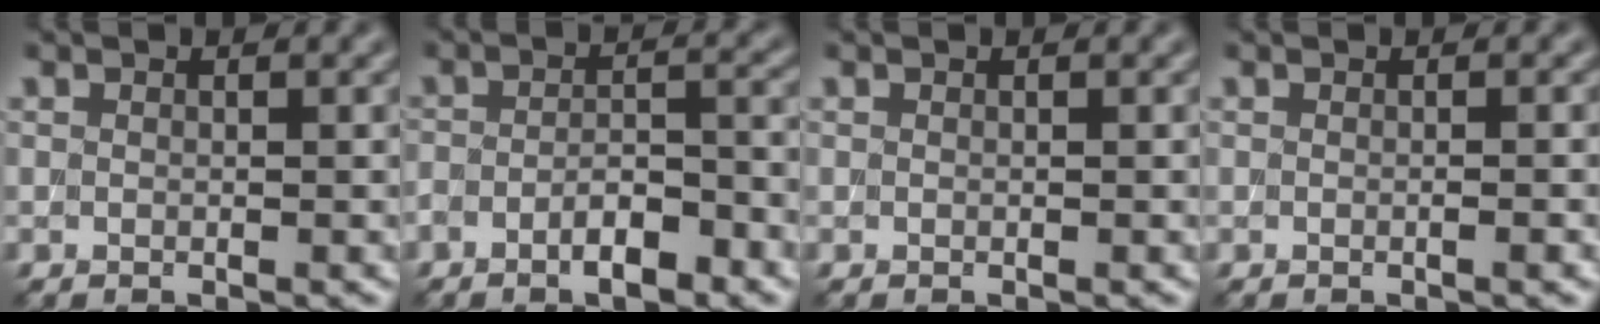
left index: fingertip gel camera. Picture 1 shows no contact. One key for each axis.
{"total": 4.1, "fx": -2.4, "fy": 1.3, "fz": 3.1, "tx": -0.055, "ty": 0.004, "tz": -0.041}
{"total": 0.0}
{"total": 1.6, "fx": 0.0, "fy": 0.7, "fz": 1.4, "tx": -0.004, "ty": -0.003, "tz": -0.009}